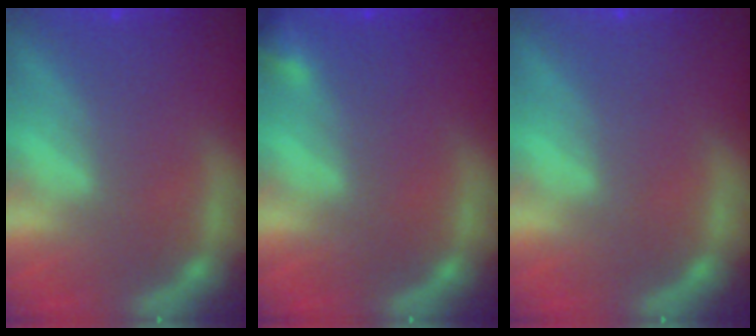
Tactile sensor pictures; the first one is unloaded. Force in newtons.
{"total": 1.4}
{"total": 0.0}